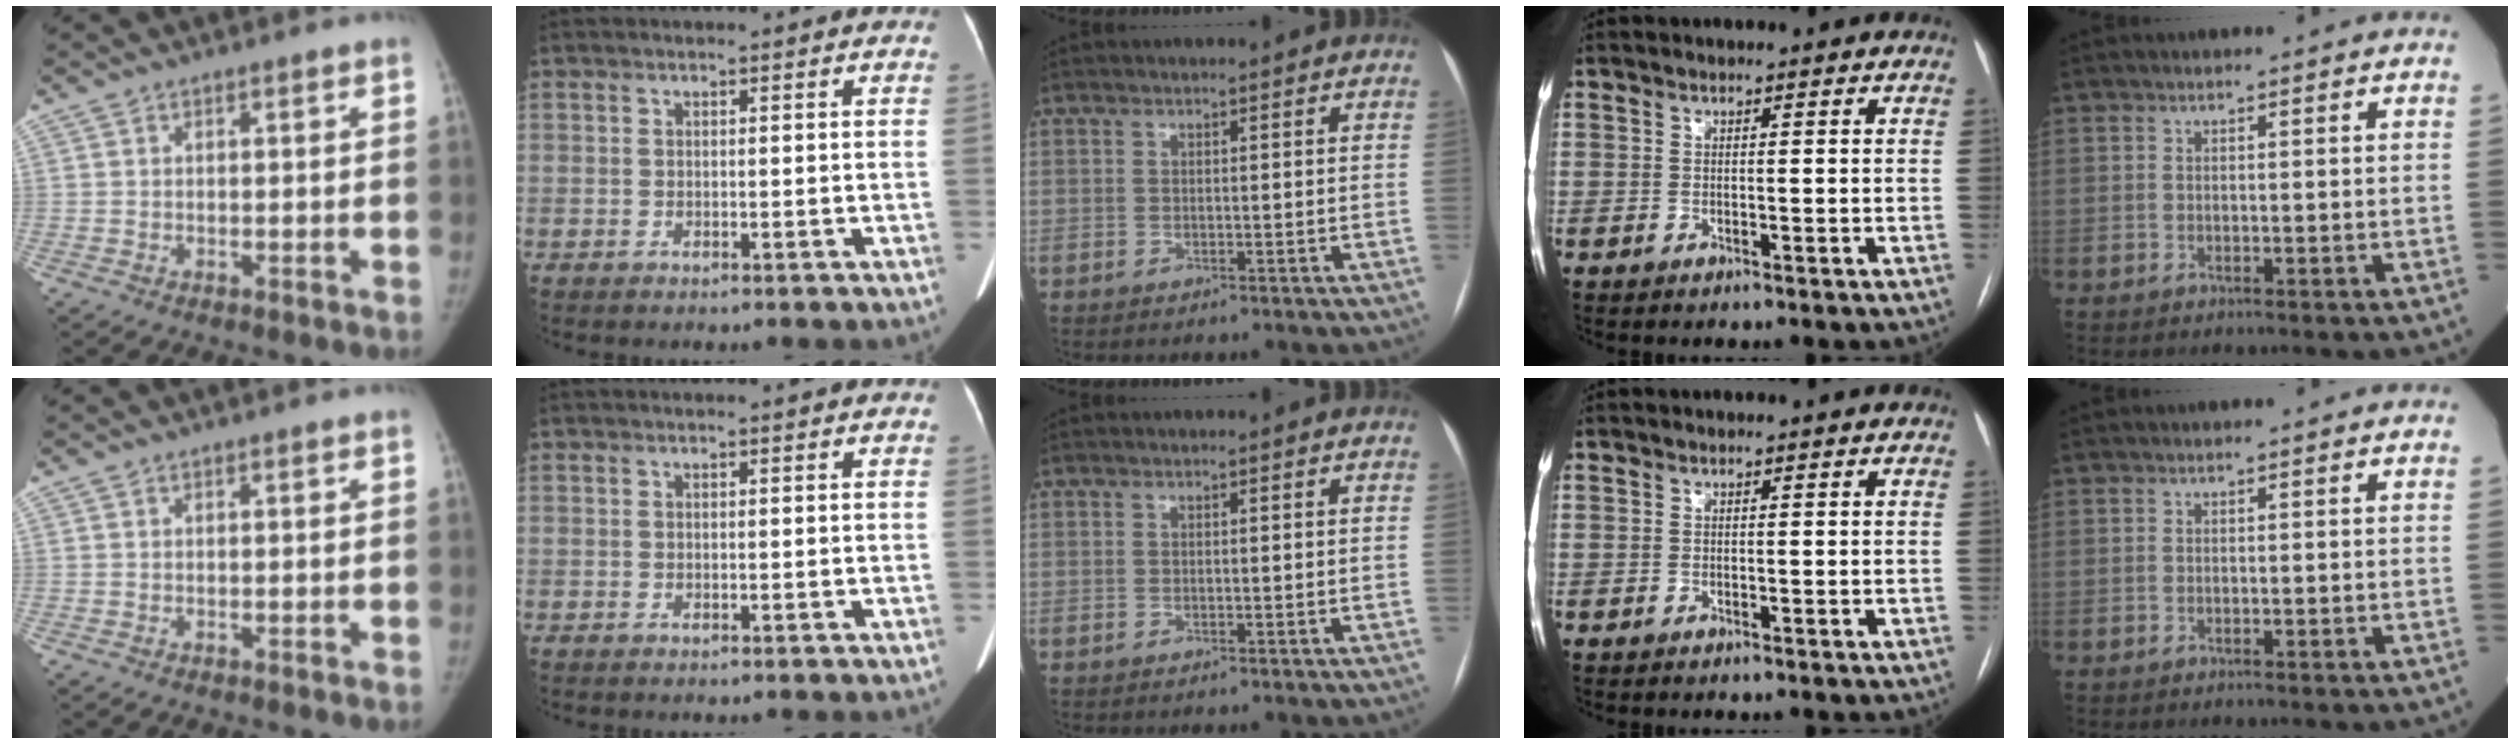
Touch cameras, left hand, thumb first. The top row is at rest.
{}